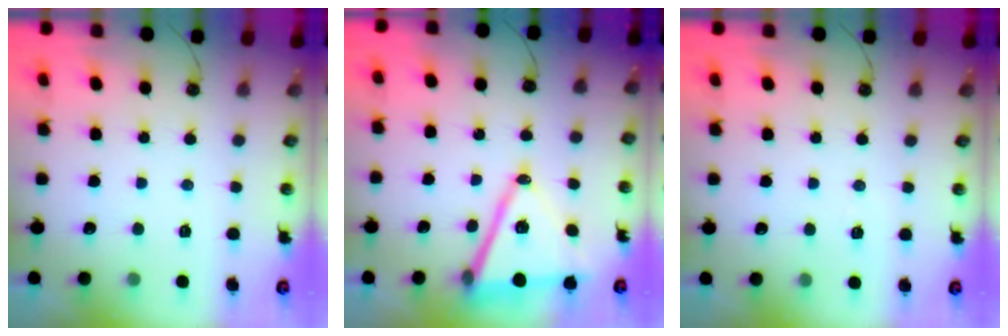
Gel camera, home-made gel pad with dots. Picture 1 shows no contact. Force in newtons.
{"total": 14.2, "press": 13.7, "slide": 3.8}
{"total": 2.9, "press": 2.2, "slide": 1.9}